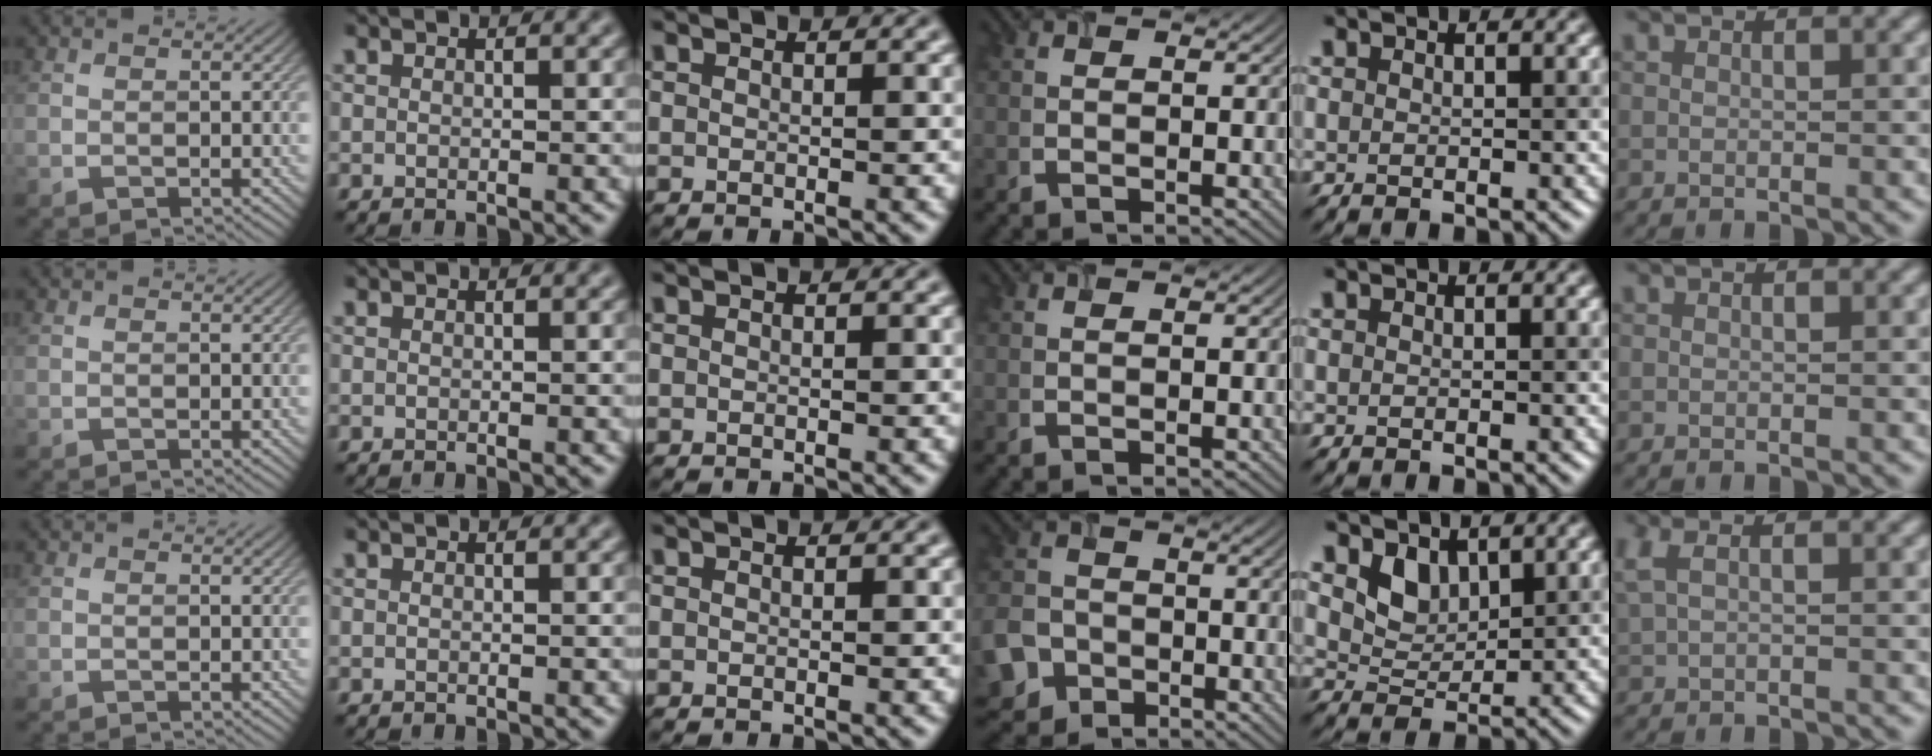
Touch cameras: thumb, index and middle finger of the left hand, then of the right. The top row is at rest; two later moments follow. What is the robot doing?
{"motion": "close", "object": "airpods case & airpods"}